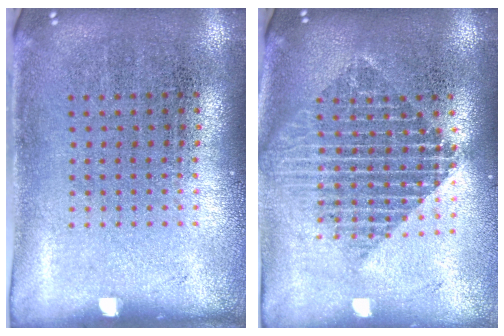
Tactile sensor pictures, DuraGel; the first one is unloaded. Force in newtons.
{"total": 2.1, "press": 1.7, "slide": 1.2}